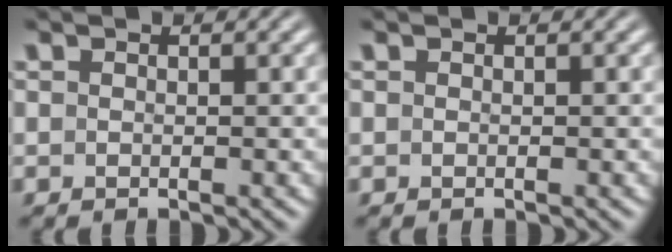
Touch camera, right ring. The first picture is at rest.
{"total": 0.0}